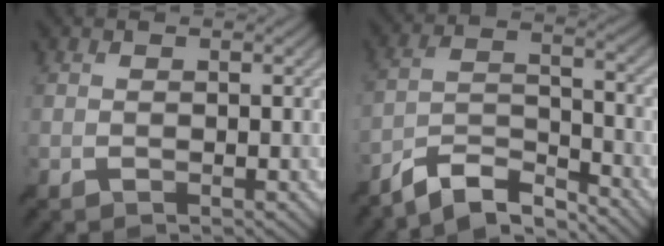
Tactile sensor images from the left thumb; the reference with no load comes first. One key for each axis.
{"total": 8.1, "fx": -7.0, "fy": 2.1, "fz": 3.6, "tx": -0.068, "ty": 0.009, "tz": -0.138}